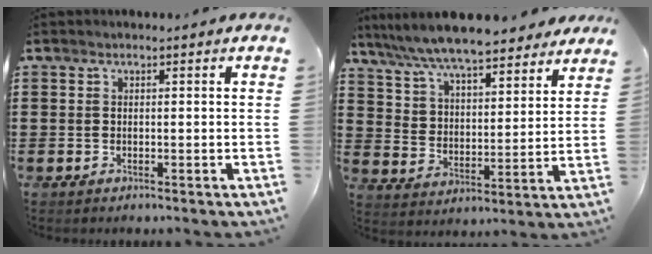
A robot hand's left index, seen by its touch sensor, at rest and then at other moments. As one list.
[{"total": 8.7, "force": [8.1, 1.3, 2.9], "torque": [-0.091, -0.041, 0.148]}]